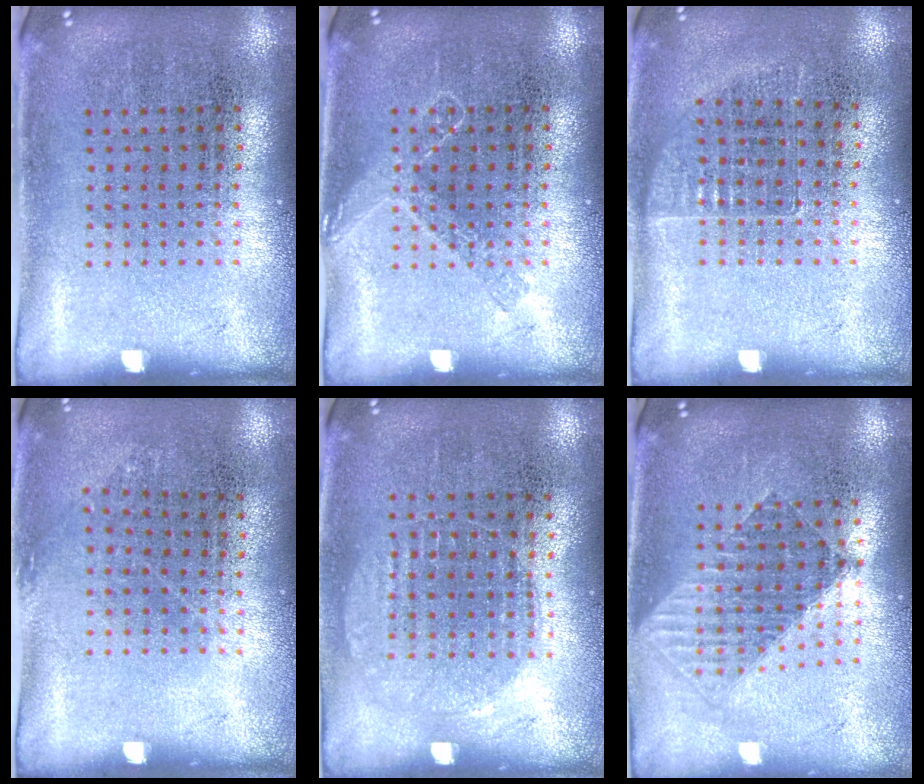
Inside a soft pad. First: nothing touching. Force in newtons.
{"total": 1.5, "press": 1.5, "slide": 0.3}
{"total": 0.7, "press": 0.7, "slide": 0.1}
{"total": 0.7, "press": 0.5, "slide": 0.4}
{"total": 0.9, "press": 0.8, "slide": 0.3}
{"total": 1.6, "press": 1.3, "slide": 0.9}